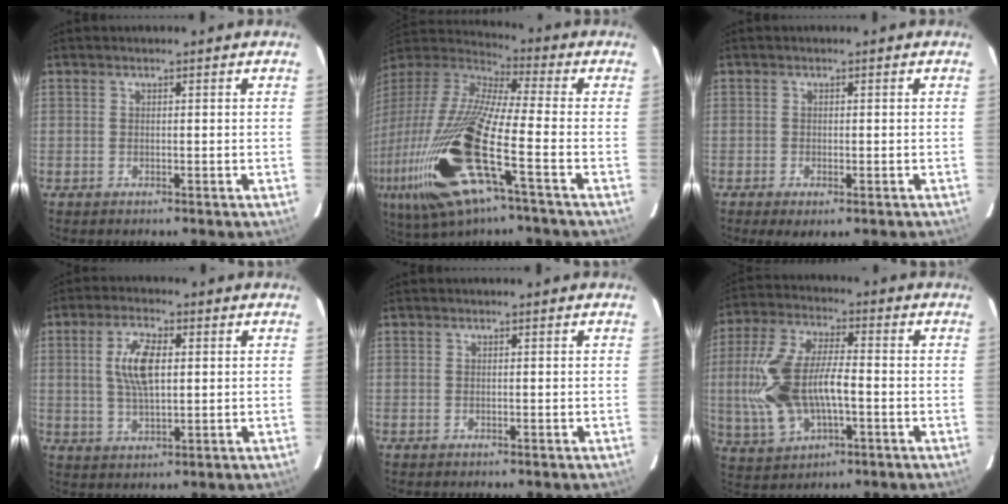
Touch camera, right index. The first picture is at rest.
{"total": 28.4, "force": [-10.3, 5.9, 25.8], "torque": [-0.518, -0.067, -0.201]}
{"total": 3.4, "force": [-2.0, 1.3, 2.5], "torque": [-0.051, -0.015, -0.029]}
{"total": 7.9, "force": [1.5, 3.2, 7.1], "torque": [-0.138, 0.007, 0.029]}
{"total": 0.0}
{"total": 16.6, "force": [-2.3, 8.2, 14.3], "torque": [-0.313, 0.003, -0.035]}